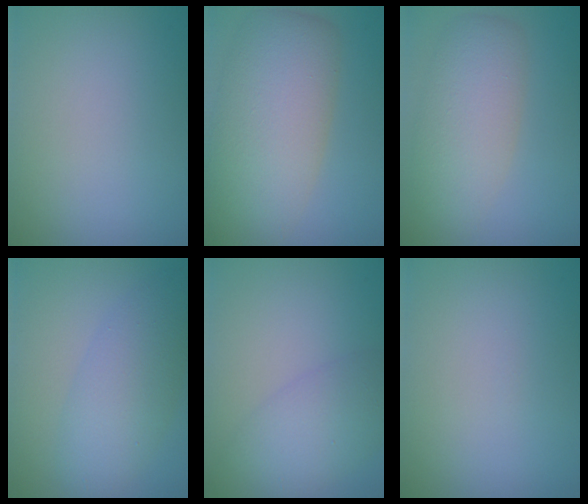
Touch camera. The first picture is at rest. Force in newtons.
{"total": 9.8, "press": 9.7, "slide": 0.6}
{"total": 5.6, "press": 5.6, "slide": 0.3}
{"total": 5.0, "press": 5.0, "slide": 0.2}
{"total": 4.6, "press": 4.6, "slide": 0.4}
{"total": 0.0}